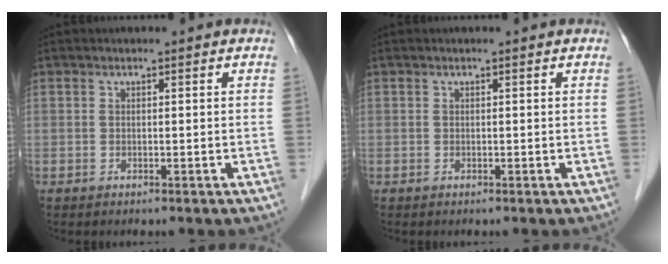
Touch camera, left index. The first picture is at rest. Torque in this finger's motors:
{"motor_torque": [-0.02, 0.00, 0.01, 0.00]}